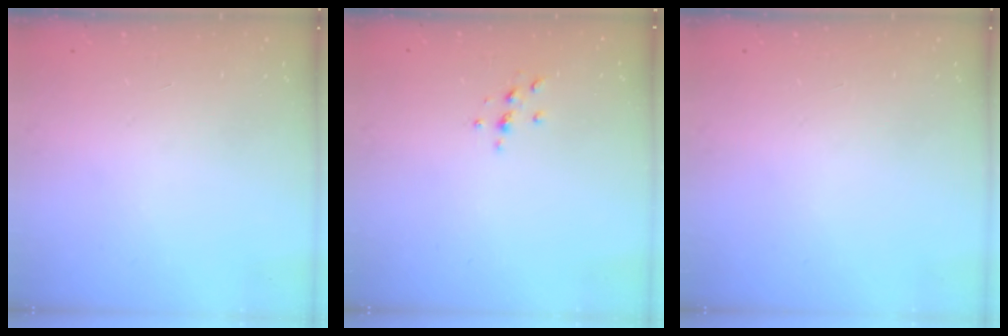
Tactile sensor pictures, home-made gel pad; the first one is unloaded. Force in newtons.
{"total": 2.2, "press": 2.1, "slide": 0.2}
{"total": 0.0}